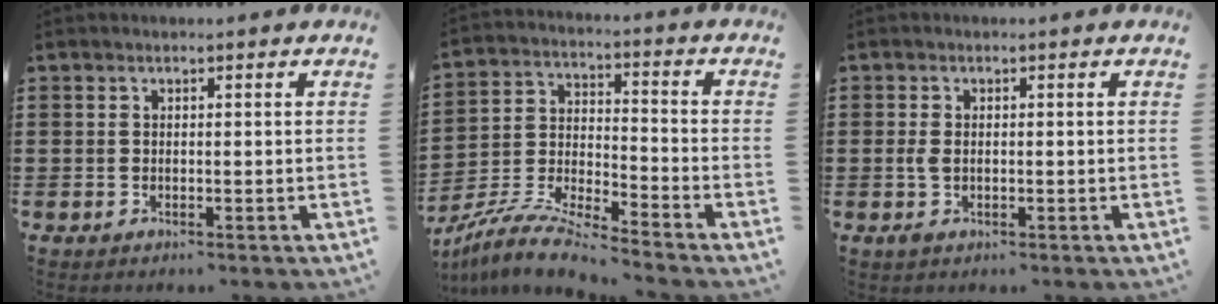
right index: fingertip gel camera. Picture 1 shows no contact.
{"total": 8.4, "force": [-8.2, -0.1, 2.0], "torque": [-0.053, -0.001, -0.167]}
{"total": 1.8, "force": [-0.2, 1.0, 1.5], "torque": [-0.039, -0.003, -0.006]}